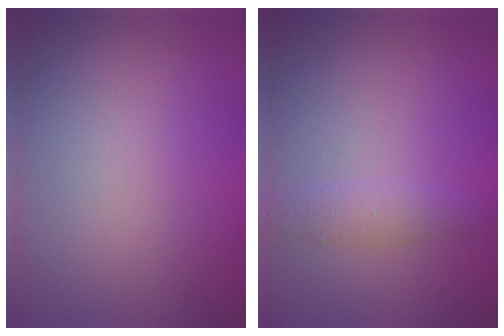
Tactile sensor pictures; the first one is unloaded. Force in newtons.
{"total": 1.9, "press": 1.9, "slide": 0.1}